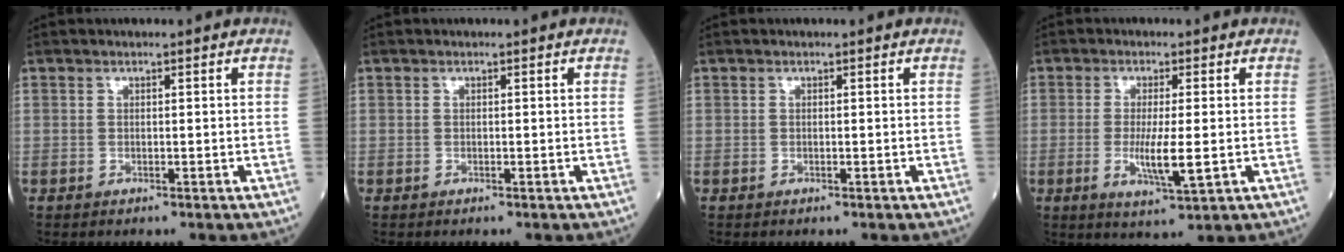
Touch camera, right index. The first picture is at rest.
{"total": 0.0}
{"total": 0.0}
{"total": 6.6, "force": [-1.0, 1.2, 6.4], "torque": [-0.126, -0.015, -0.018]}